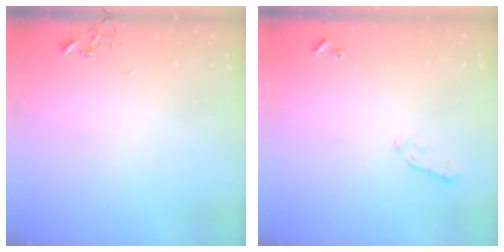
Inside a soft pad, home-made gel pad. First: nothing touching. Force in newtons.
{"total": 4.1, "press": 4.1, "slide": 0.6}